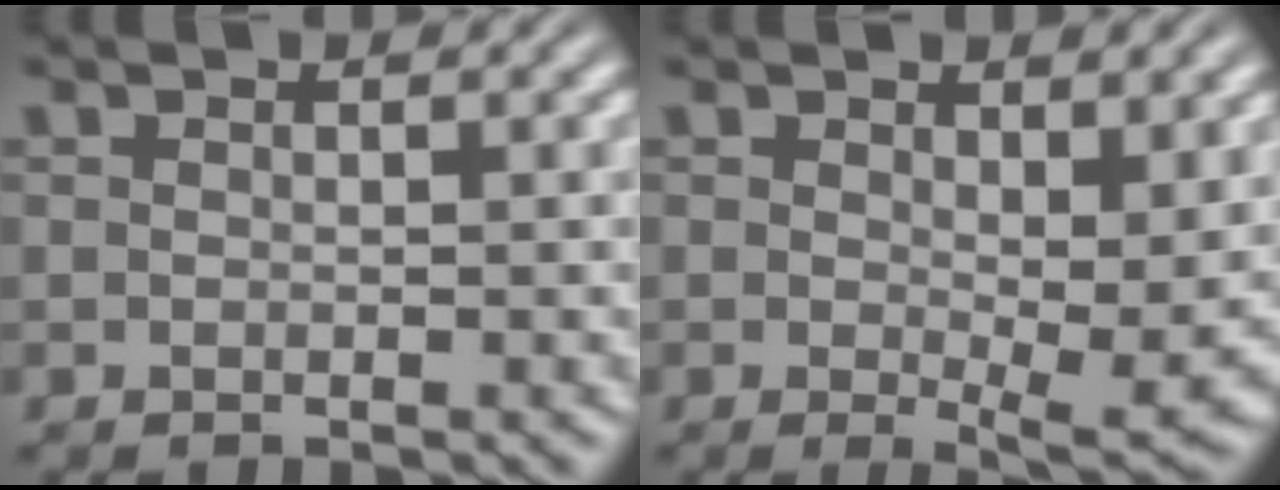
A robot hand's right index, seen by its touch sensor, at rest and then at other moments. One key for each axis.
{"total": 3.0, "fx": 0.1, "fy": 0.3, "fz": 2.9, "tx": -0.037, "ty": -0.019, "tz": 0.006}